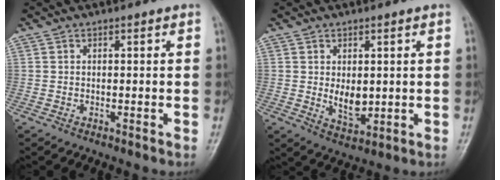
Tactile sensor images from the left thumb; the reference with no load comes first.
{"total": 5.2, "force": [0.5, 3.1, 4.1], "torque": [-0.052, -0.015, 0.019]}